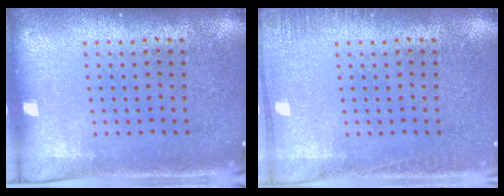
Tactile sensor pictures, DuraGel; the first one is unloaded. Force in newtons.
{"total": 1.3, "press": 1.3, "slide": 0.3}